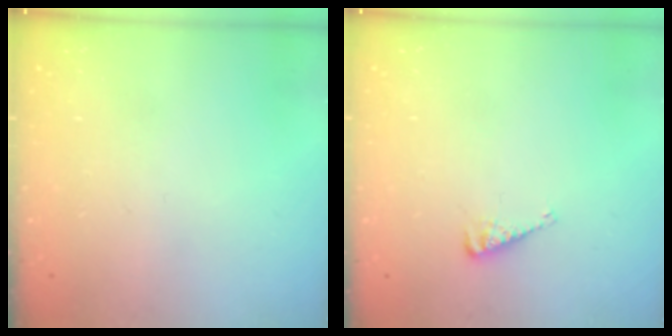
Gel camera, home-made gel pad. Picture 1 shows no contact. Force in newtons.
{"total": 4.0, "press": 3.9, "slide": 0.5}